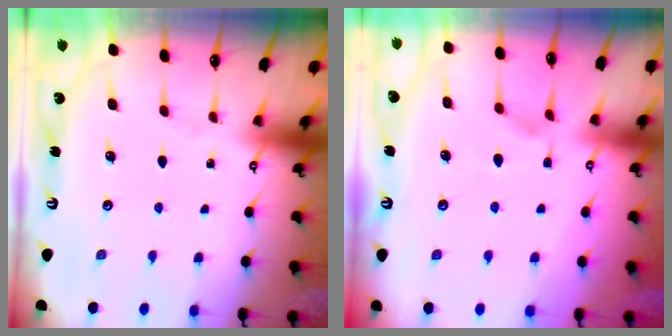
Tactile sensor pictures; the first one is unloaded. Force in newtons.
{"total": 1.6, "press": 0.8, "slide": 1.4}